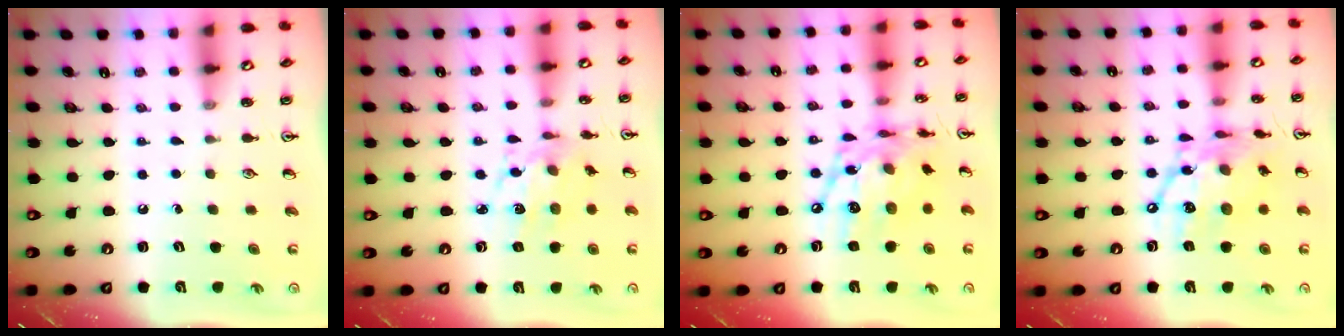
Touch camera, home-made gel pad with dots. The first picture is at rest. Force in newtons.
{"total": 9.5, "press": 9.5, "slide": 0.6}
{"total": 14.9, "press": 14.9, "slide": 0.8}
{"total": 17.9, "press": 17.8, "slide": 1.8}